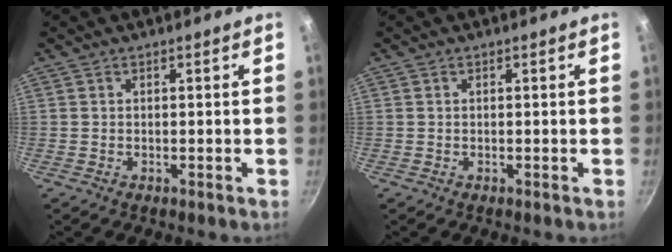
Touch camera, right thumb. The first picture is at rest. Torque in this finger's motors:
{"motor_torque": [0.01, 0.00, -0.05, 0.08, -0.02]}